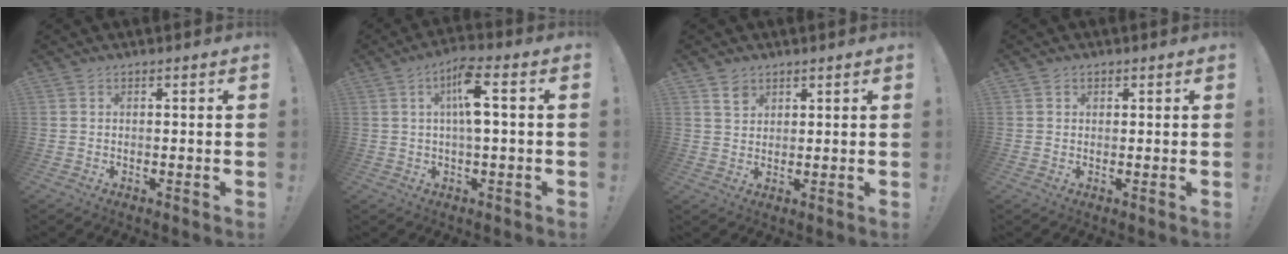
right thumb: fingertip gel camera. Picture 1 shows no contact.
{"total": 8.8, "force": [1.5, 2.1, 8.4], "torque": [-0.131, -0.001, 0.020]}
{"total": 3.7, "force": [2.5, 2.4, 1.1], "torque": [-0.006, -0.013, 0.045]}
{"total": 1.1, "force": [0.6, 0.9, 0.2], "torque": [-0.002, 0.000, 0.010]}